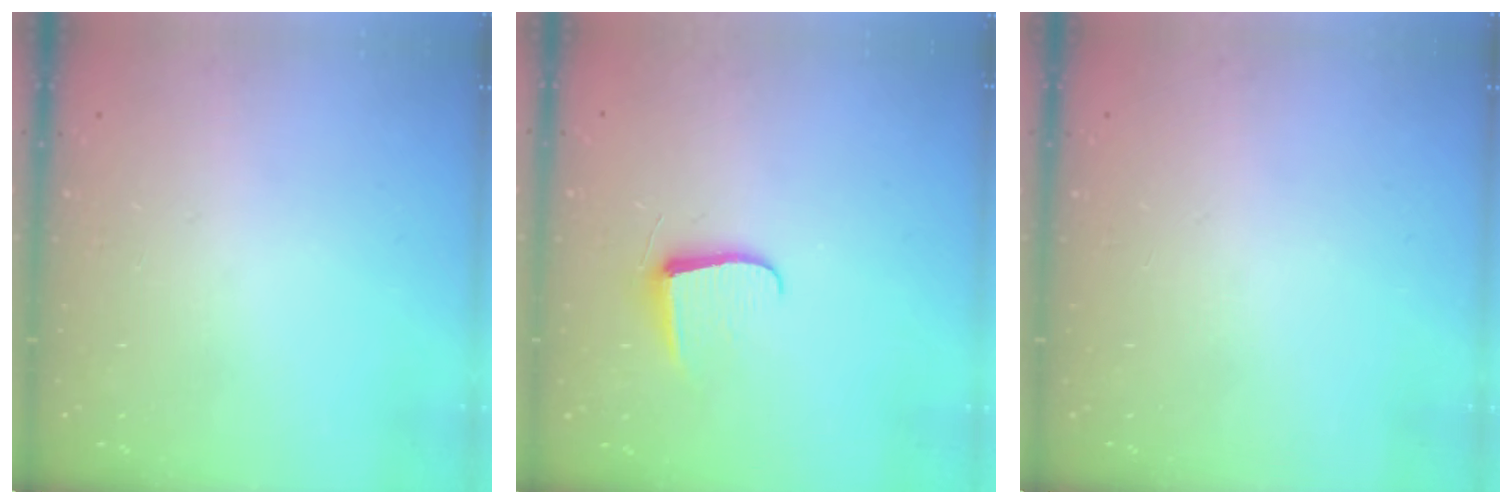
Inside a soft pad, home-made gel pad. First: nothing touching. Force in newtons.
{"total": 6.2, "press": 6.2, "slide": 0.7}
{"total": 0.0}